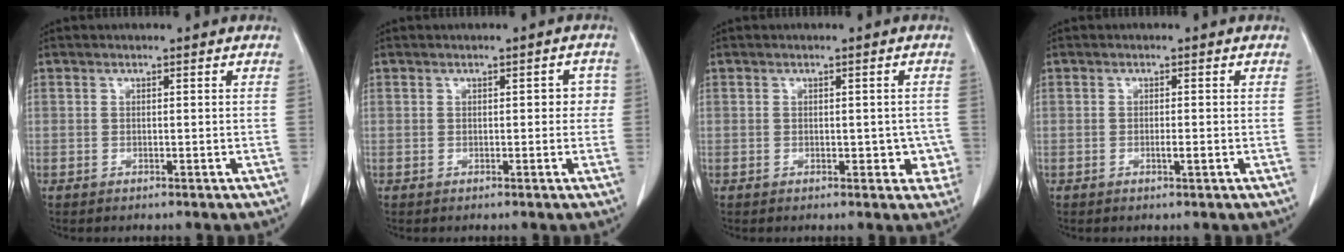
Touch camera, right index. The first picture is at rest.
{"total": 2.2, "force": [0.1, 1.4, 1.8], "torque": [-0.013, 0.021, 0.001]}
{"total": 3.7, "force": [-0.6, 2.3, 2.9], "torque": [-0.017, 0.010, -0.001]}
{"total": 1.2, "force": [-0.4, 0.0, 1.2], "torque": [-0.021, -0.002, -0.005]}